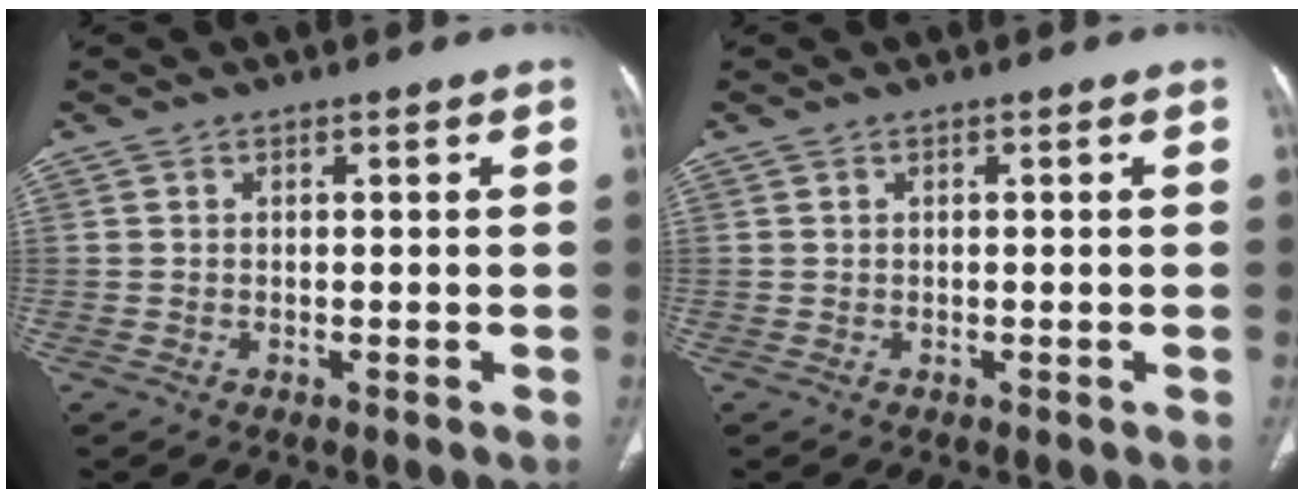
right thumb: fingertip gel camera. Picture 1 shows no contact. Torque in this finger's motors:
{"motor_torque": [-0.08, 0.08, -0.30, 0.25, -0.01]}